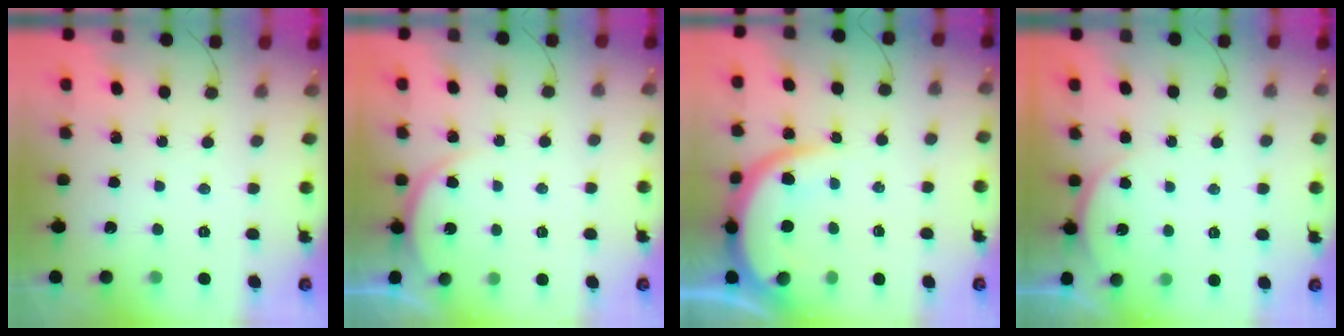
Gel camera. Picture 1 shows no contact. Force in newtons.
{"total": 3.7, "press": 3.7, "slide": 0.6}
{"total": 9.6, "press": 9.6, "slide": 1.1}
{"total": 2.7, "press": 2.3, "slide": 1.4}